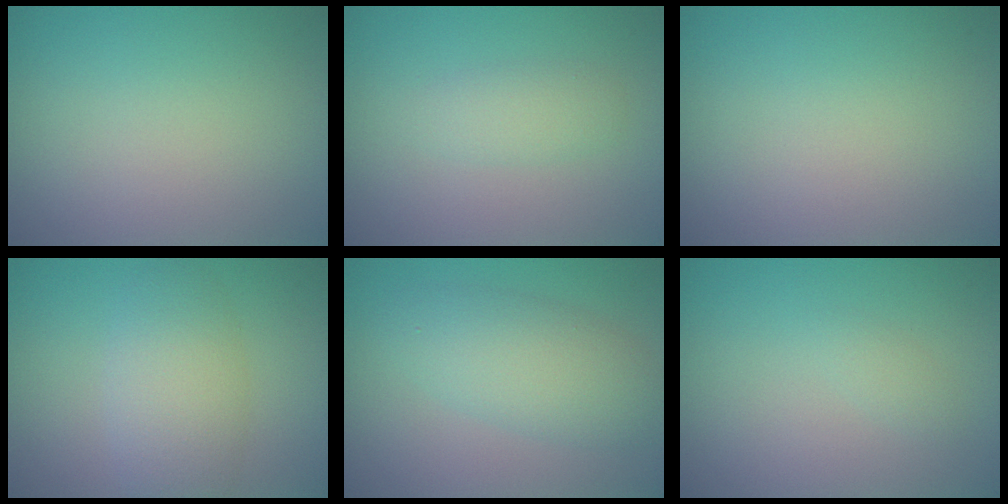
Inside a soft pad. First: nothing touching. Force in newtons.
{"total": 1.7, "press": 1.7, "slide": 0.1}
{"total": 0.0}
{"total": 4.2, "press": 4.2, "slide": 0.1}
{"total": 4.4, "press": 4.4, "slide": 0.1}
{"total": 0.7, "press": 0.7, "slide": 0.0}